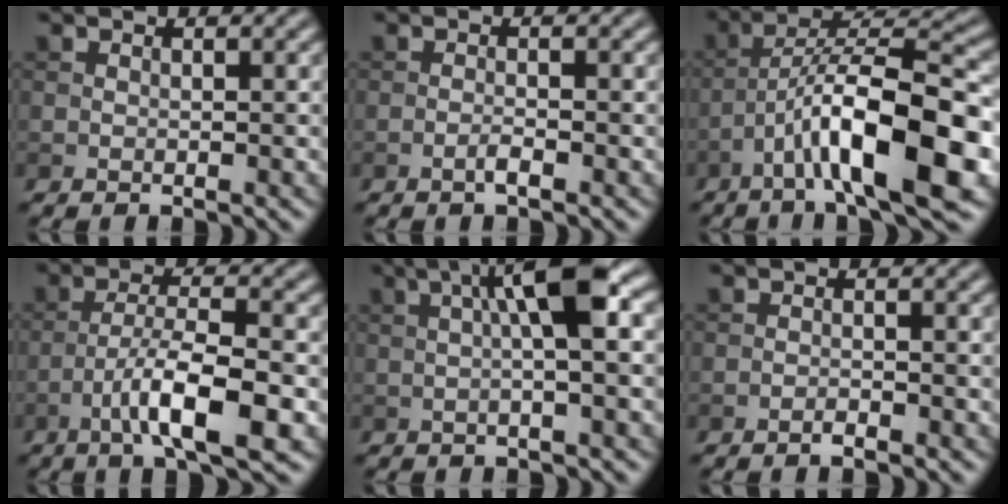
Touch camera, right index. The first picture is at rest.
{"total": 1.1, "force": [-0.7, 0.1, 0.9], "torque": [-0.017, 0.003, -0.014]}
{"total": 11.3, "force": [-4.7, 2.9, 9.8], "torque": [-0.155, 0.020, -0.079]}
{"total": 7.3, "force": [-3.2, 1.6, 6.4], "torque": [-0.108, 0.010, -0.058]}
{"total": 6.6, "force": [1.5, 1.1, 6.4], "torque": [-0.096, 0.016, 0.019]}
{"total": 1.1, "force": [-0.8, 0.1, 0.7], "torque": [-0.012, 0.002, -0.016]}